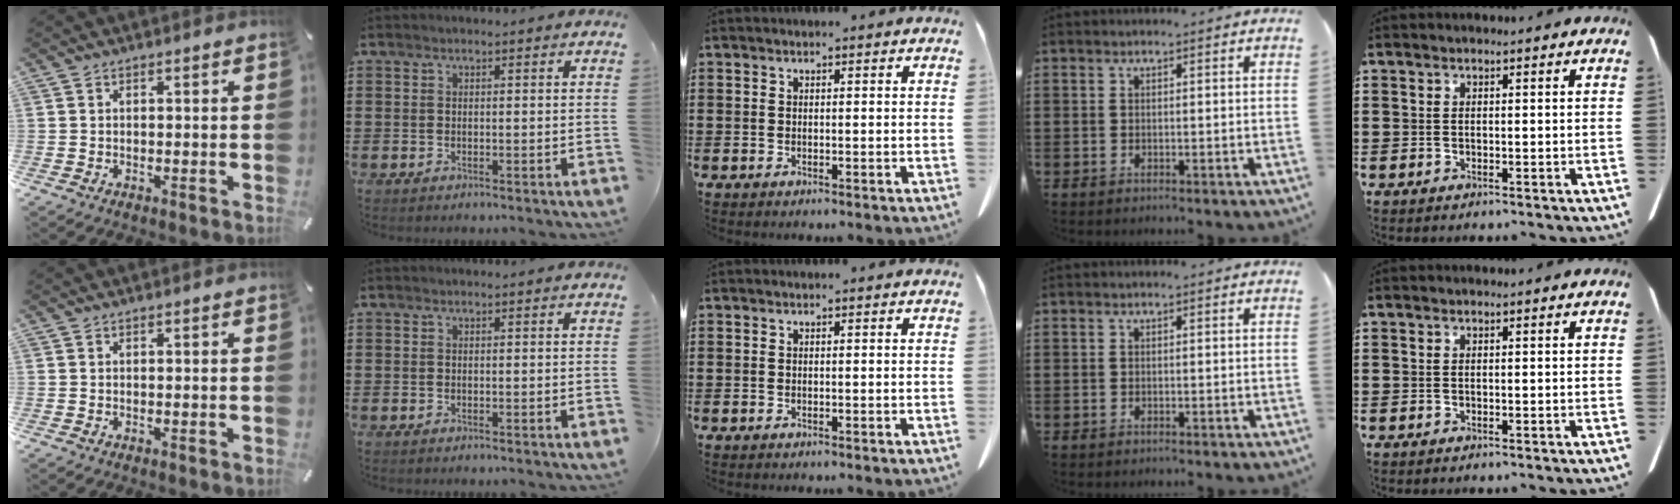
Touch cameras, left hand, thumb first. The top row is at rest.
{}